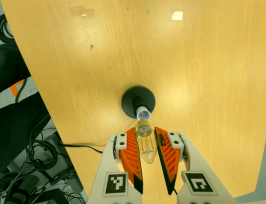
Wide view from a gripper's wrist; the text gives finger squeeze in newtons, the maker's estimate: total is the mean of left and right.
{"total": 15.6, "left": 17.7, "right": 13.5}